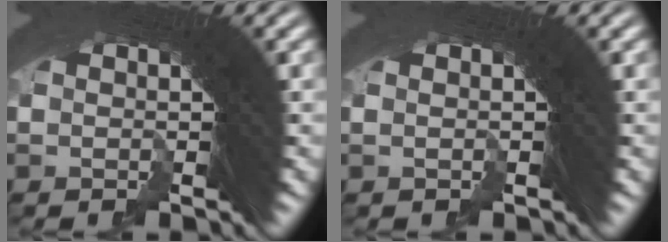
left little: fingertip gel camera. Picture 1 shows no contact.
{"total": 1.3, "force": [0.6, -0.6, 1.0], "torque": [-0.002, 0.015, 0.003]}